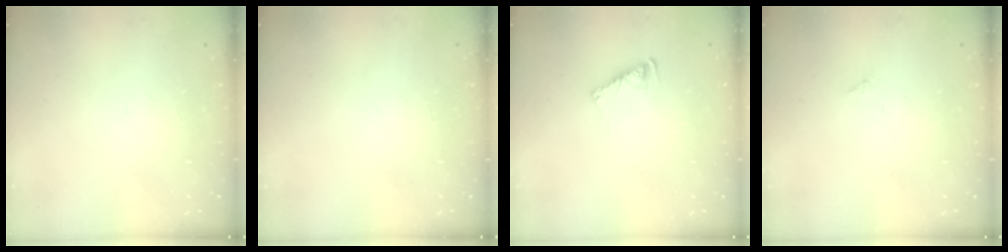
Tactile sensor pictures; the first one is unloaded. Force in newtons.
{"total": 0.0}
{"total": 5.2, "press": 5.2, "slide": 0.1}
{"total": 0.0}